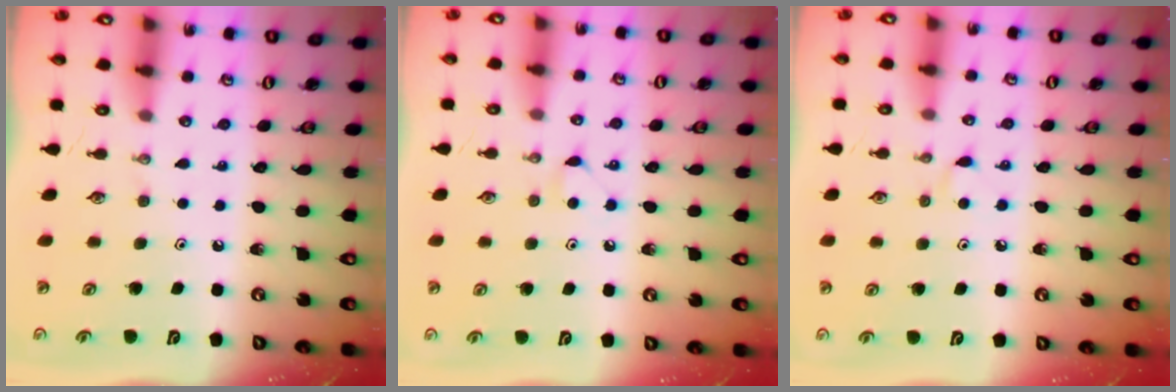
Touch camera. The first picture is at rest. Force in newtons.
{"total": 3.2, "press": 3.2, "slide": 0.5}
{"total": 3.9, "press": 3.9, "slide": 0.6}